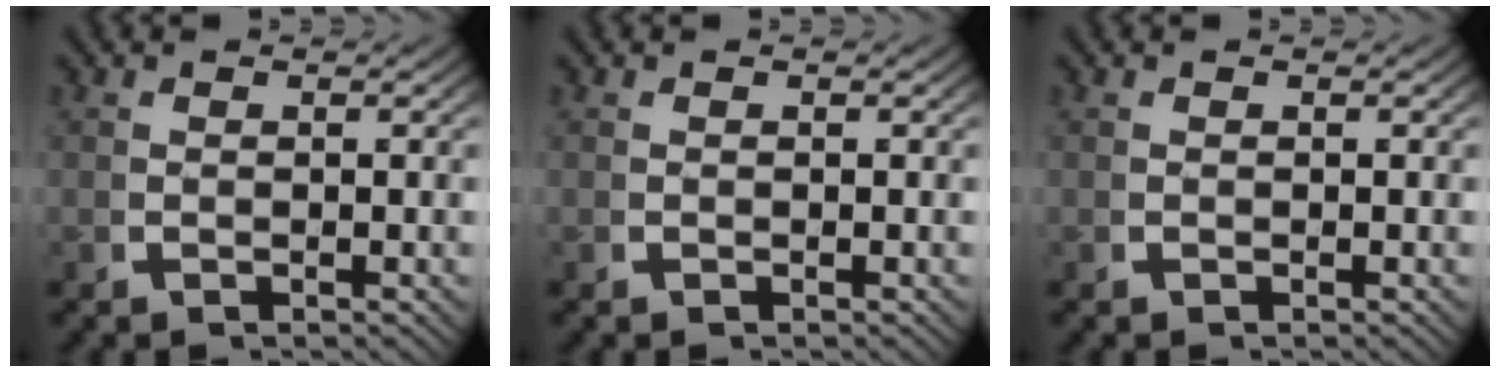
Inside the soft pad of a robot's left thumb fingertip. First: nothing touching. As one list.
[{"total": 0.0}, {"total": 0.0}]